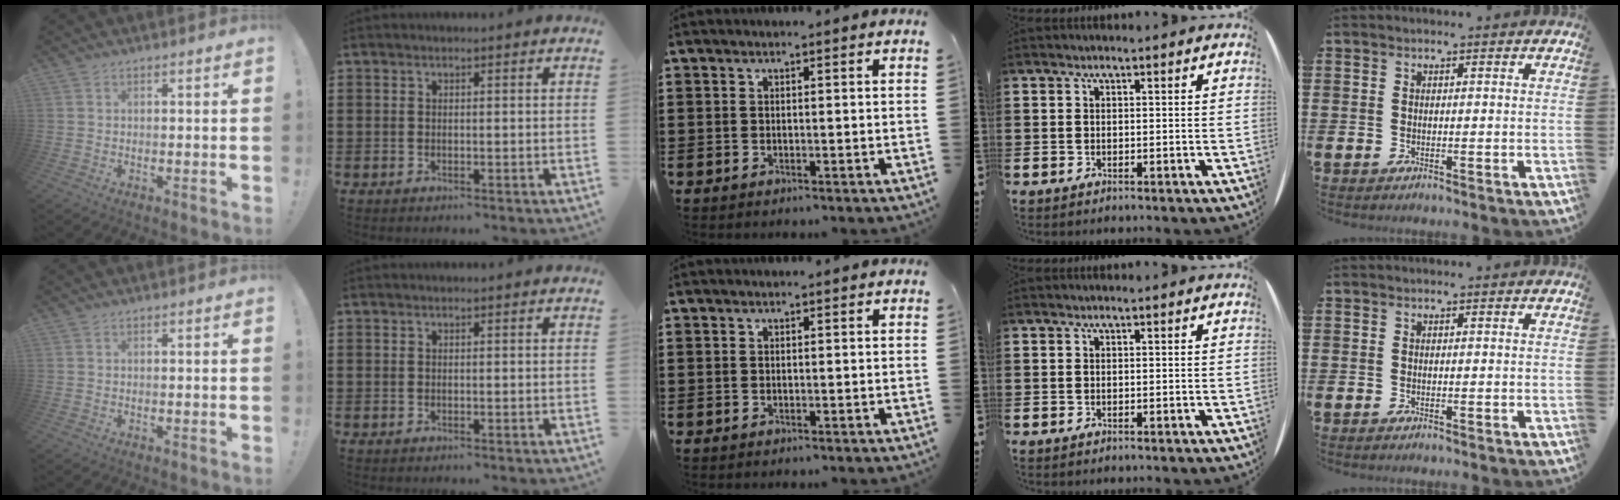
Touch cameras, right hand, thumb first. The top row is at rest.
{}